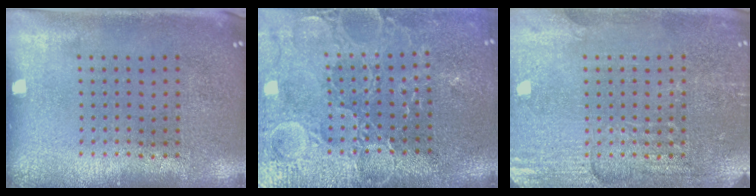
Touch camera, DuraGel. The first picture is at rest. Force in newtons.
{"total": 3.9, "press": 3.7, "slide": 1.2}
{"total": 3.2, "press": 3.1, "slide": 0.6}